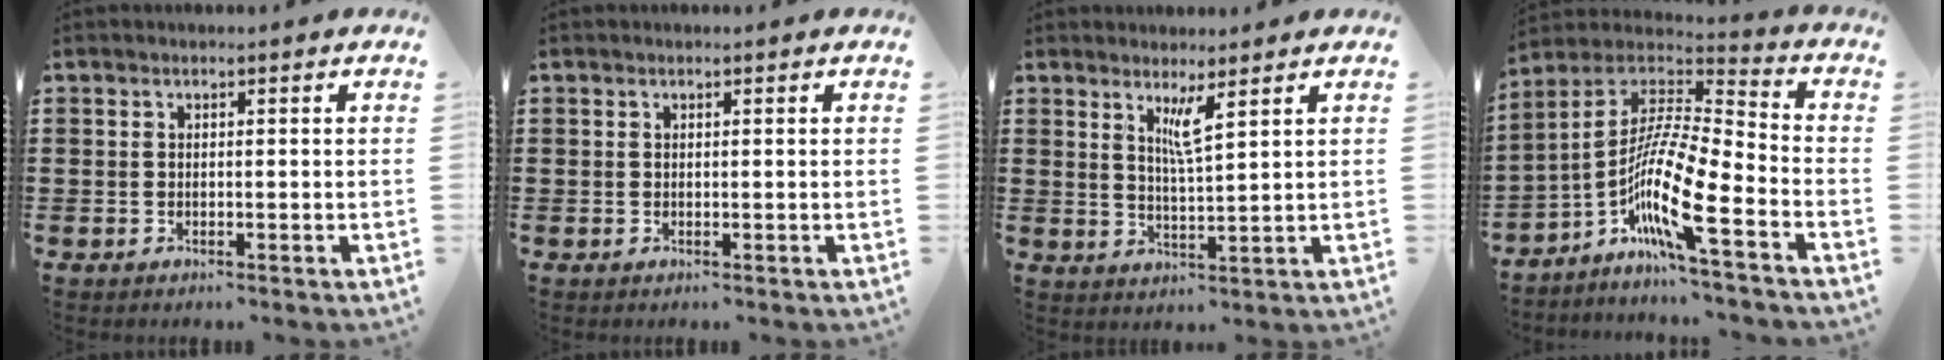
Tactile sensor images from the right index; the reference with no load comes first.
{"total": 0.0}
{"total": 3.9, "force": [2.4, 0.2, 3.0], "torque": [-0.058, -0.004, 0.040]}
{"total": 13.0, "force": [-6.3, 1.3, 11.3], "torque": [-0.244, -0.028, -0.132]}